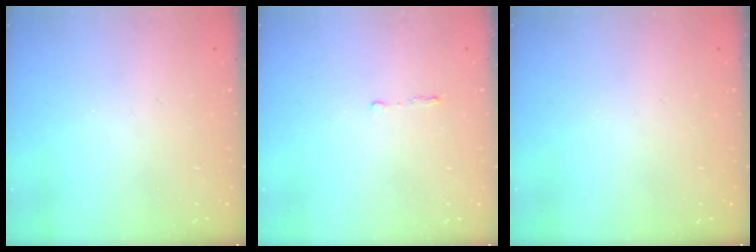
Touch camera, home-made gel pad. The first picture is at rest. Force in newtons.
{"total": 2.6, "press": 2.6, "slide": 0.4}
{"total": 0.0}